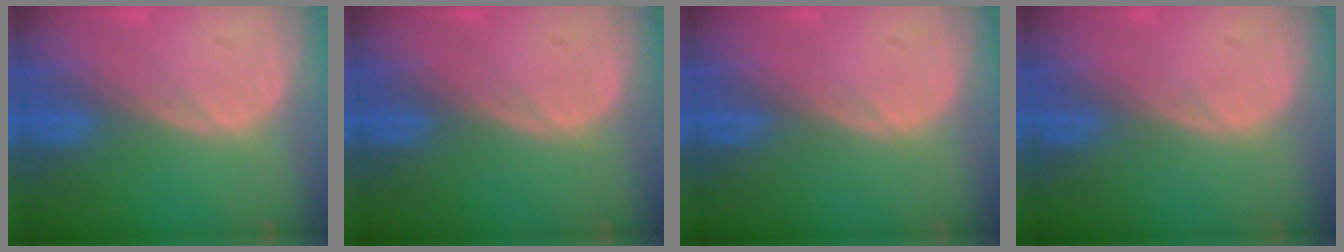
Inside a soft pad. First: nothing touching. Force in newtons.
{"total": 0.0}
{"total": 0.0}
{"total": 0.0}